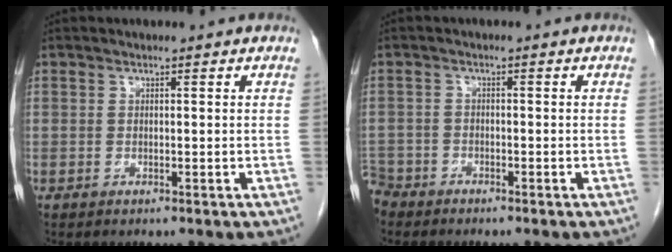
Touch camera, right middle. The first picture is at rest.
{"total": 3.8, "force": [-3.4, 1.5, -0.1], "torque": [0.002, -0.005, -0.070]}